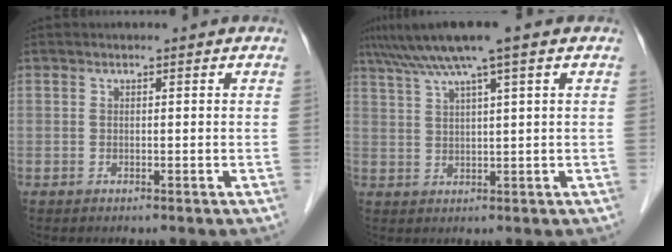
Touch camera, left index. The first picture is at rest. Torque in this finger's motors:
{"motor_torque": [1.04, -0.97, 0.84, 0.17]}